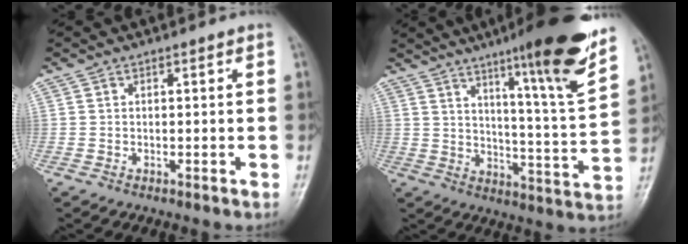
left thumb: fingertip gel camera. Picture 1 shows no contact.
{"total": 18.2, "force": [11.8, 1.3, 13.8], "torque": [-0.178, -0.069, 0.176]}